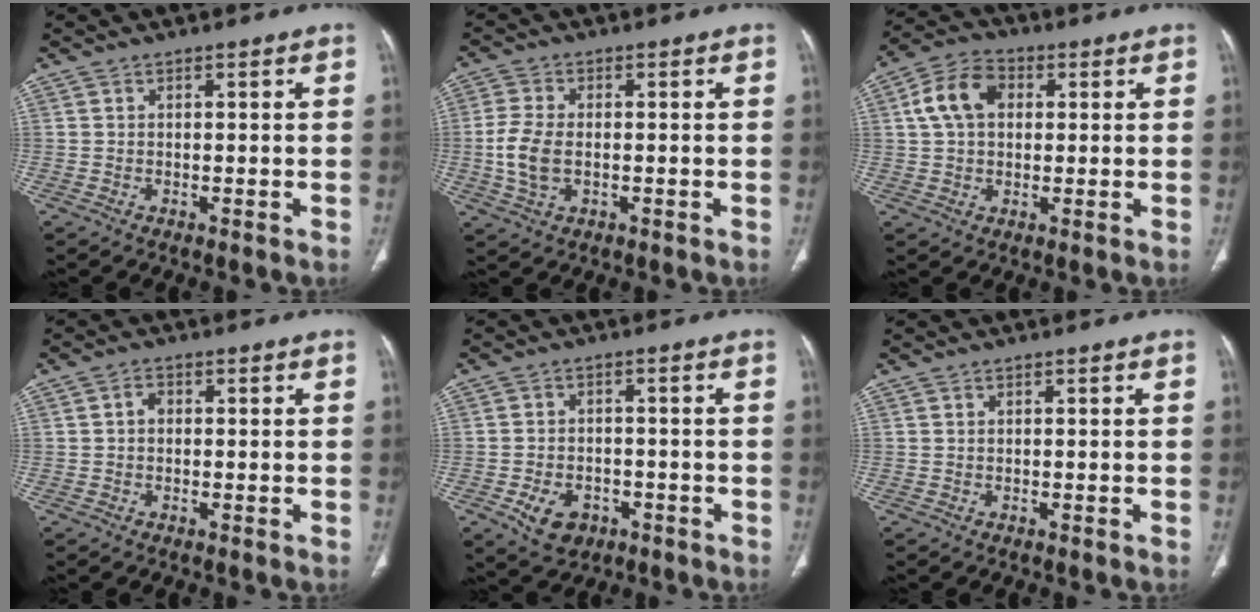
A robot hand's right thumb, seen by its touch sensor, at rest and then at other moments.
{"total": 7.1, "force": [-0.9, 4.3, 5.6], "torque": [-0.131, 0.002, -0.017]}
{"total": 9.4, "force": [2.1, 6.7, 6.3], "torque": [-0.113, 0.019, 0.031]}
{"total": 1.8, "force": [0.0, 1.5, 1.1], "torque": [-0.012, 0.009, -0.004]}
{"total": 7.1, "force": [-3.2, 5.1, 3.7], "torque": [-0.056, 0.022, -0.043]}
{"total": 0.0}